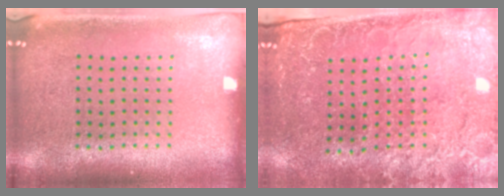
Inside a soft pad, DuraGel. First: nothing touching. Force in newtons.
{"total": 2.9, "press": 2.8, "slide": 0.8}